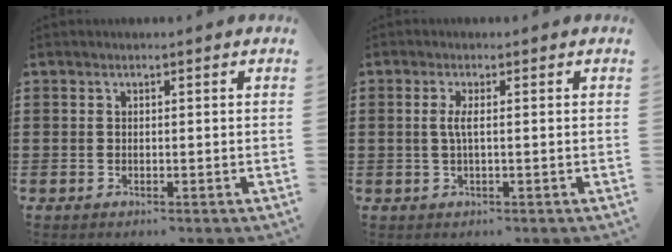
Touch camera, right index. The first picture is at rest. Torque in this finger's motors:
{"motor_torque": [0.52, 0.15, 0.24, 0.07]}